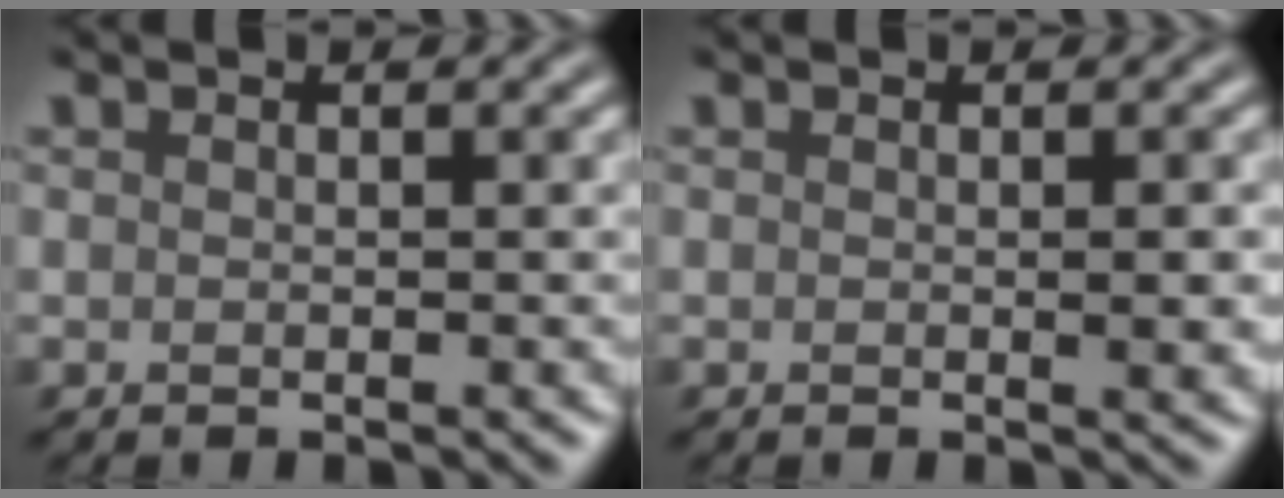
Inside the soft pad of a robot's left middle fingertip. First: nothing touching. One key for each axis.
{"total": 1.1, "fx": 0.0, "fy": 0.2, "fz": 1.1, "tx": -0.015, "ty": -0.002, "tz": 0.000}